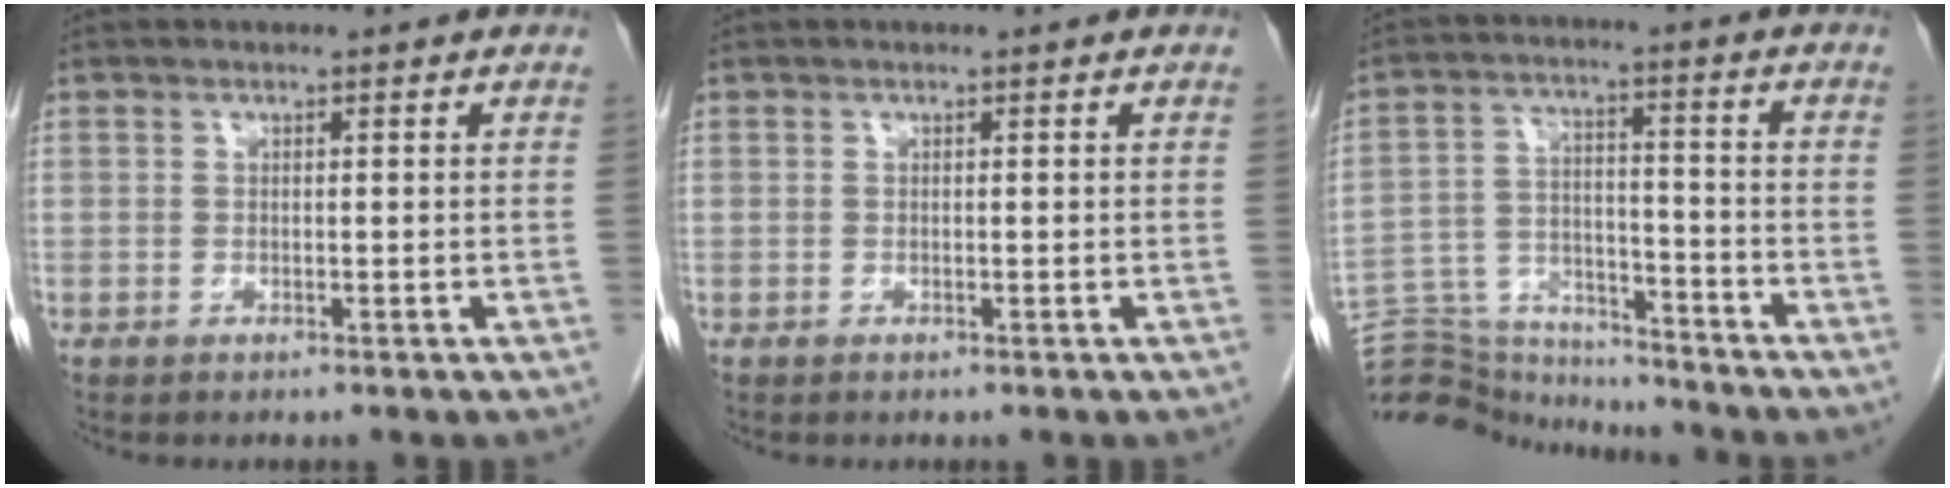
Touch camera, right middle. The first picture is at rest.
{"total": 0.0}
{"total": 14.4, "force": [-14.2, 1.6, 1.7], "torque": [-0.038, 0.027, -0.230]}